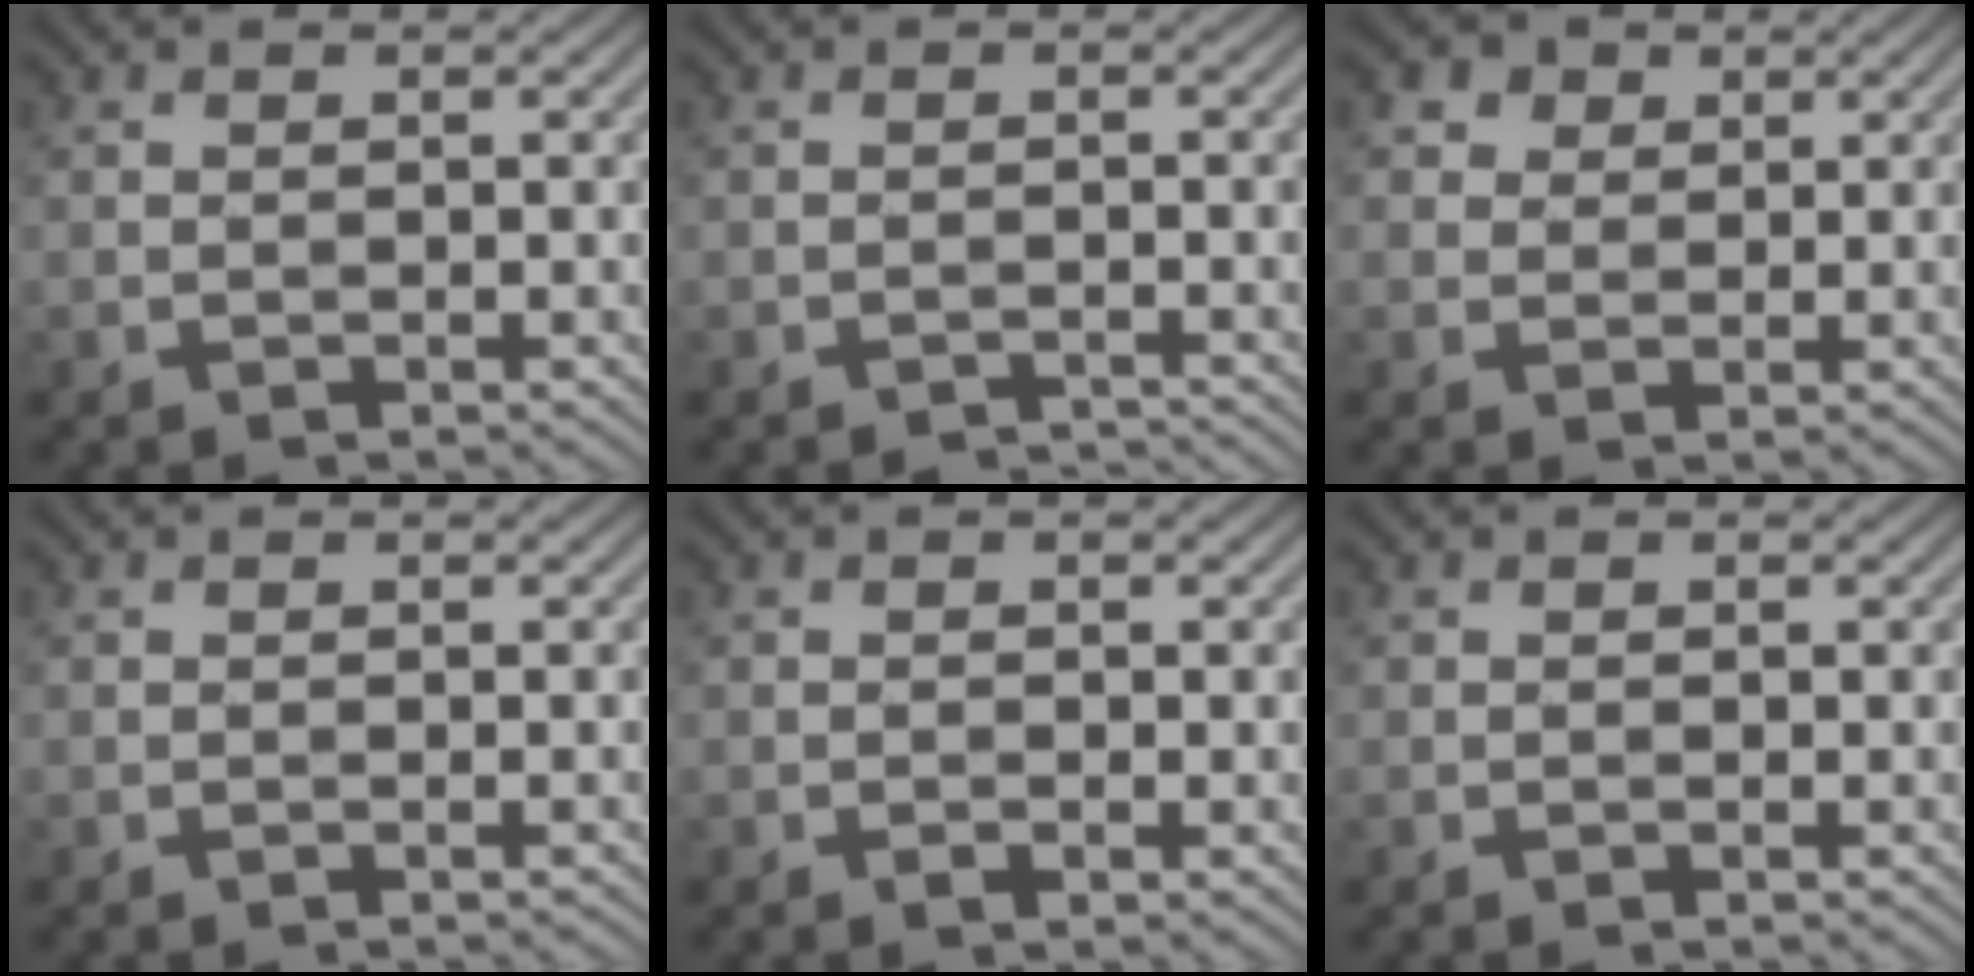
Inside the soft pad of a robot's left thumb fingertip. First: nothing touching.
{"total": 1.1, "force": [-1.1, -0.1, -0.2], "torque": [0.002, 0.005, -0.025]}
{"total": 4.0, "force": [2.4, 2.8, 1.4], "torque": [-0.037, 0.000, 0.044]}
{"total": 0.0}
{"total": 1.0, "force": [-0.4, 0.5, 0.8], "torque": [-0.012, 0.001, -0.005]}
{"total": 0.0}